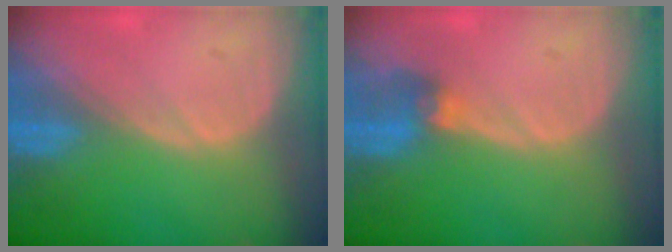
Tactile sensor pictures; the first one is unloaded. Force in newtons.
{"total": 3.0, "press": 2.7, "slide": 1.4}